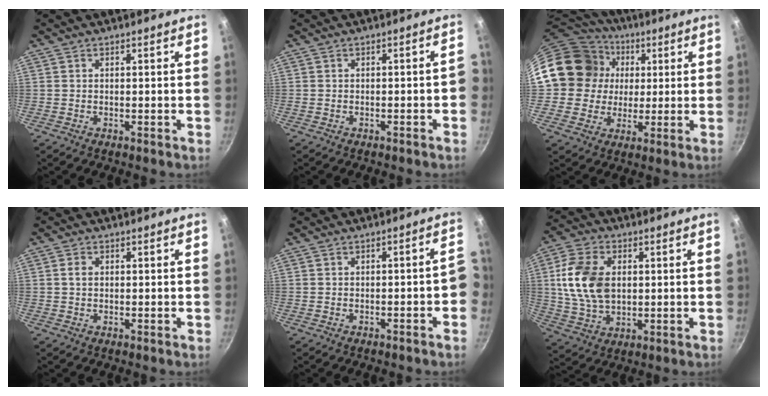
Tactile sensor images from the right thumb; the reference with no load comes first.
{"total": 2.7, "force": [-1.0, 0.9, 2.4], "torque": [-0.030, 0.020, -0.007]}
{"total": 18.0, "force": [2.7, 16.4, 6.9], "torque": [-0.112, 0.021, 0.046]}
{"total": 1.5, "force": [0.2, 1.1, 0.9], "torque": [-0.015, 0.005, 0.003]}
{"total": 3.9, "force": [-1.5, 1.2, 3.5], "torque": [-0.035, 0.032, -0.012]}
{"total": 13.5, "force": [1.8, 9.0, 9.8], "torque": [-0.175, -0.003, 0.035]}